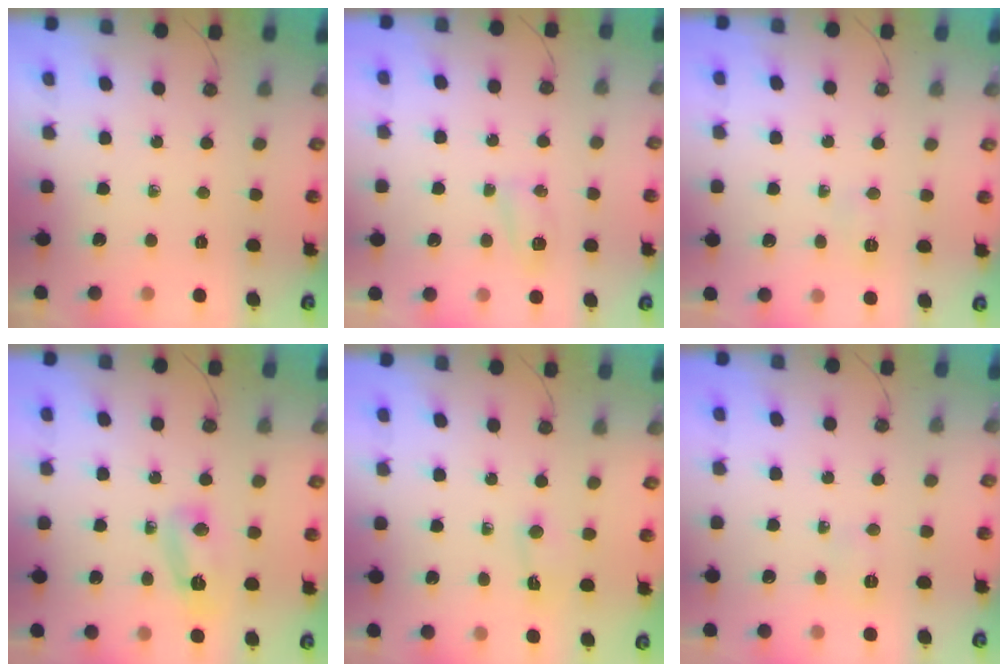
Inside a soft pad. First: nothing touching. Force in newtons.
{"total": 5.0, "press": 5.0, "slide": 0.6}
{"total": 3.1, "press": 2.8, "slide": 1.3}
{"total": 13.4, "press": 7.3, "slide": 11.3}
{"total": 2.0, "press": 2.0, "slide": 0.3}
{"total": 2.8, "press": 2.7, "slide": 0.8}